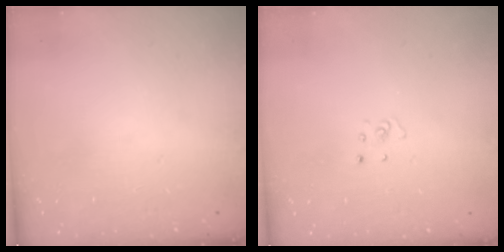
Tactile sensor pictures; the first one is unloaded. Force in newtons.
{"total": 2.3, "press": 2.3, "slide": 0.2}